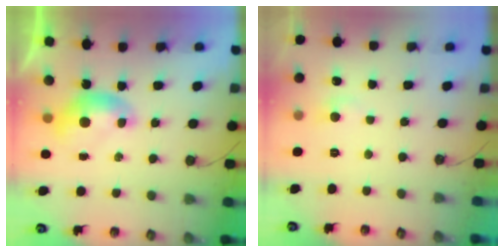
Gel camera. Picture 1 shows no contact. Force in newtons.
{"total": 0.8, "press": 0.4, "slide": 0.7}